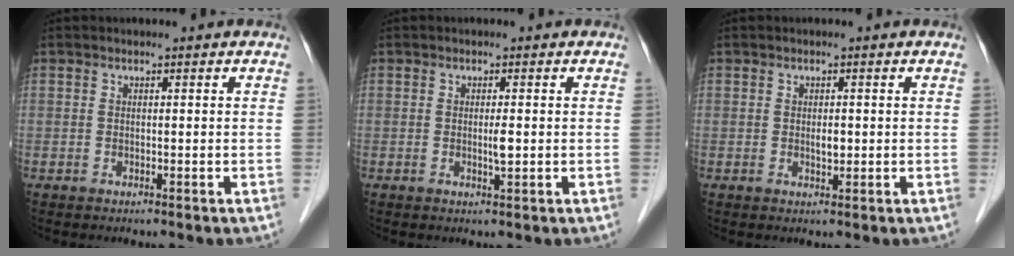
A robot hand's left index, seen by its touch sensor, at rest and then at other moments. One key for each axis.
{"total": 1.5, "fx": -0.1, "fy": 0.2, "fz": 1.5, "tx": -0.028, "ty": -0.001, "tz": 0.000}
{"total": 1.3, "fx": 0.0, "fy": 0.6, "fz": 1.2, "tx": -0.021, "ty": -0.001, "tz": 0.002}